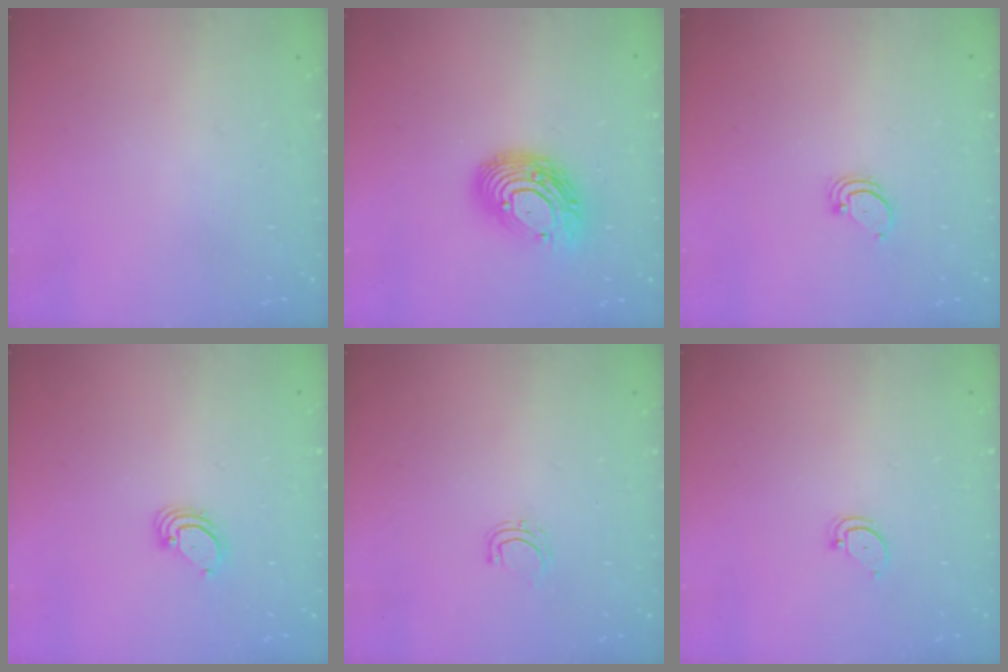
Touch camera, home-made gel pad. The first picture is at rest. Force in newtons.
{"total": 13.7, "press": 13.7, "slide": 0.9}
{"total": 2.0, "press": 2.0, "slide": 0.2}
{"total": 3.7, "press": 3.7, "slide": 0.3}
{"total": 4.8, "press": 4.7, "slide": 0.7}
{"total": 2.6, "press": 2.6, "slide": 0.0}